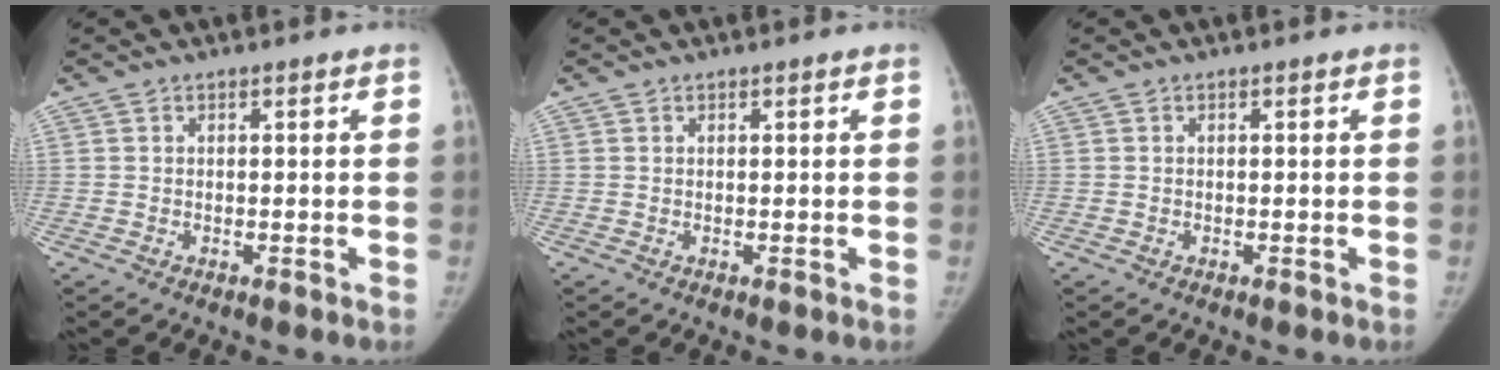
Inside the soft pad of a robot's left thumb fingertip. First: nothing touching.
{"total": 0.0}
{"total": 0.0}